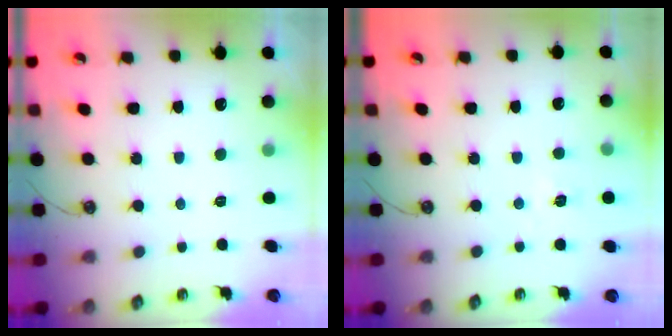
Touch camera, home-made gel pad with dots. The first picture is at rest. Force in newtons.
{"total": 2.6, "press": 2.6, "slide": 0.2}